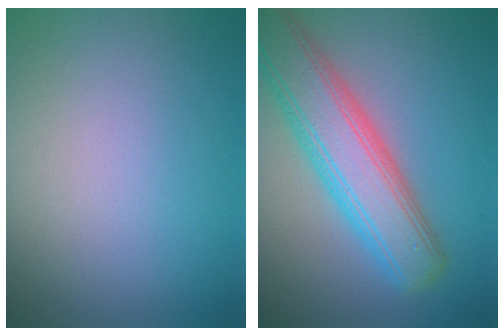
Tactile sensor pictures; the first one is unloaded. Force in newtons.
{"total": 7.8, "press": 7.8, "slide": 0.4}